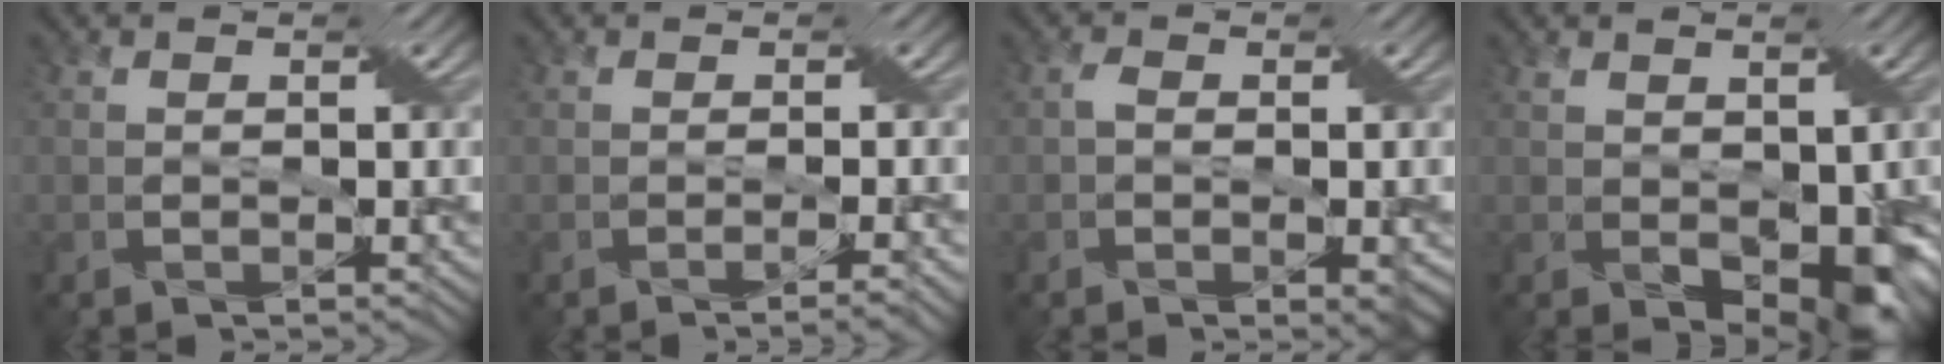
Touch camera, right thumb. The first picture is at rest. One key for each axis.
{"total": 1.8, "fx": -1.3, "fy": -0.6, "fz": 1.1, "tx": -0.016, "ty": 0.002, "tz": -0.022}
{"total": 3.8, "fx": -1.0, "fy": 1.9, "fz": 3.2, "tx": -0.046, "ty": -0.003, "tz": -0.017}
{"total": 6.9, "fx": -0.6, "fy": 4.3, "fz": 5.3, "tx": -0.092, "ty": -0.032, "tz": 0.006}